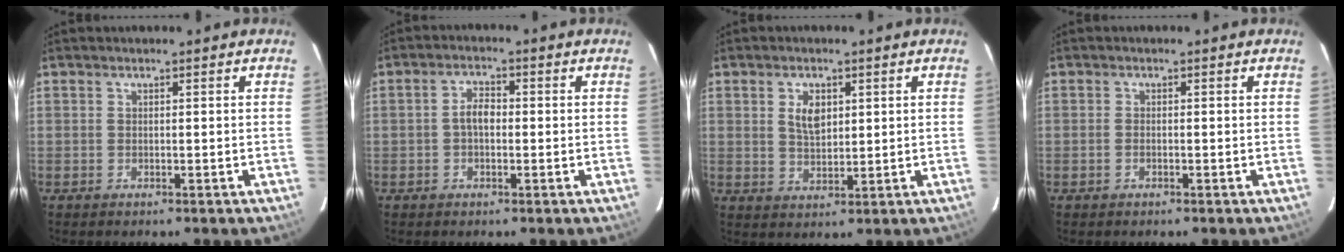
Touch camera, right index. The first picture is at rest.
{"total": 3.3, "force": [-0.3, 2.0, 2.7], "torque": [-0.051, 0.011, -0.004]}
{"total": 4.8, "force": [1.6, 2.8, 3.5], "torque": [-0.062, 0.004, 0.033]}
{"total": 0.7, "force": [-0.3, 0.4, 0.4], "torque": [-0.008, 0.001, -0.006]}